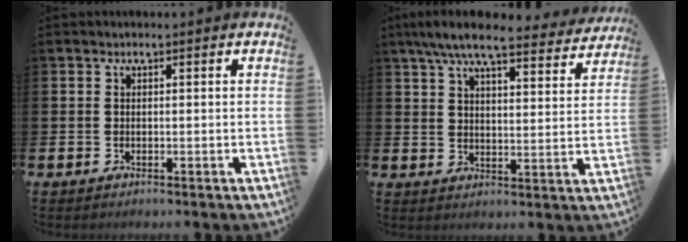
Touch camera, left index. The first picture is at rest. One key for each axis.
{"total": 8.2, "fx": 7.3, "fy": 1.3, "fz": 3.5, "tx": -0.079, "ty": -0.034, "tz": 0.126}